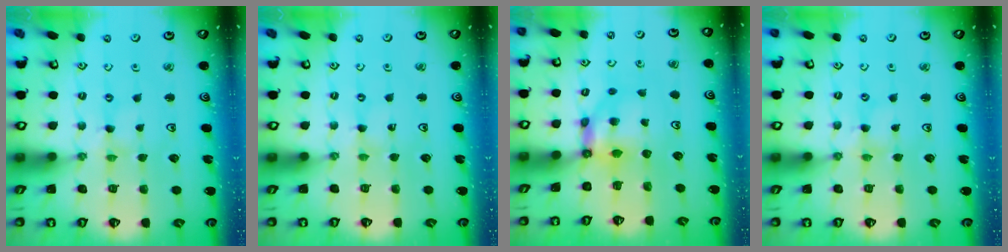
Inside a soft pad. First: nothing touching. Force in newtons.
{"total": 0.0}
{"total": 6.4, "press": 6.4, "slide": 0.6}
{"total": 1.2, "press": 1.2, "slide": 0.2}